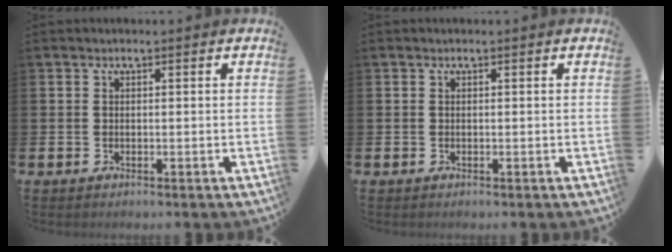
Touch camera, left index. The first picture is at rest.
{"total": 0.0}